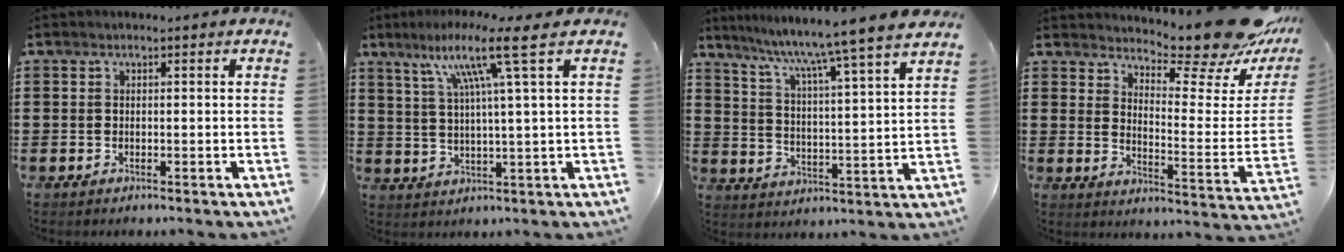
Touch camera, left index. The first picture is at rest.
{"total": 9.9, "force": [4.9, -0.9, 8.6], "torque": [-0.169, -0.005, 0.074]}
{"total": 6.5, "force": [5.5, -1.8, 2.8], "torque": [-0.078, -0.051, 0.082]}
{"total": 11.2, "force": [10.2, 0.7, 4.6], "torque": [-0.075, -0.091, 0.168]}